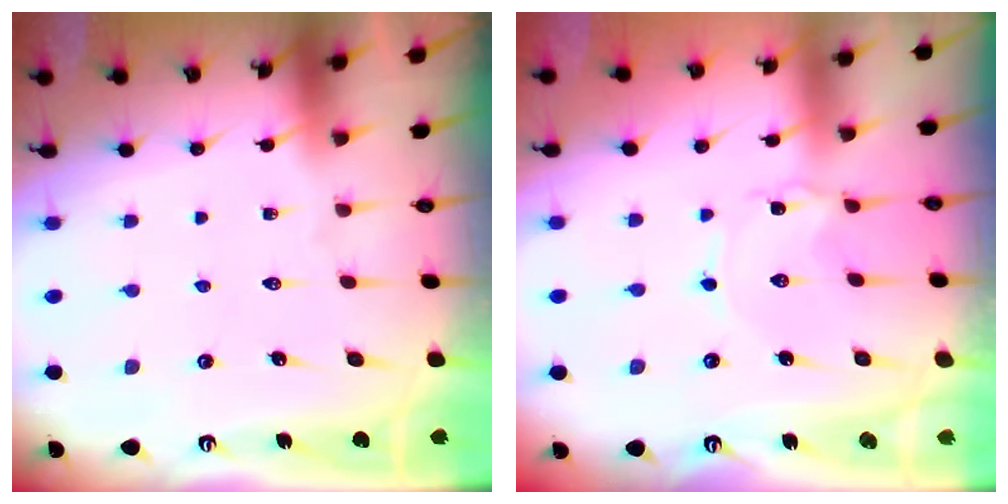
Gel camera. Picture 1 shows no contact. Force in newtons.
{"total": 0.9, "press": 0.9, "slide": 0.1}